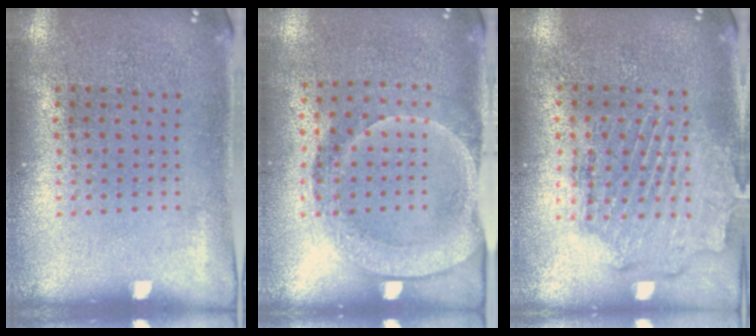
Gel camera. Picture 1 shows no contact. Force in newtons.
{"total": 1.8, "press": 1.5, "slide": 1.0}
{"total": 1.9, "press": 1.7, "slide": 0.7}